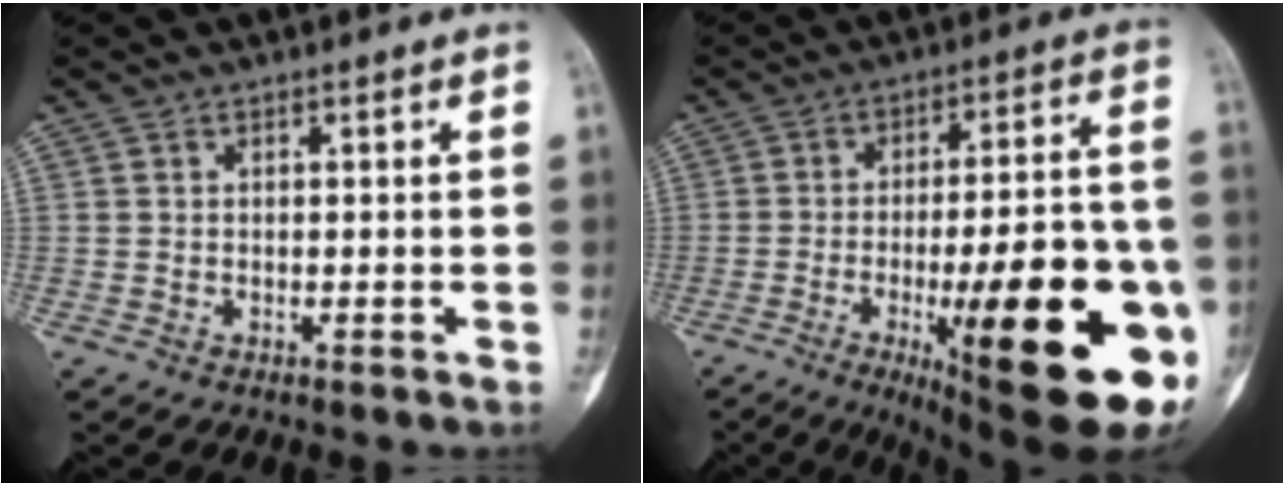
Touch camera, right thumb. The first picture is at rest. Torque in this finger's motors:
{"motor_torque": [1.53, 2.63, 2.20, -0.57, 0.26]}